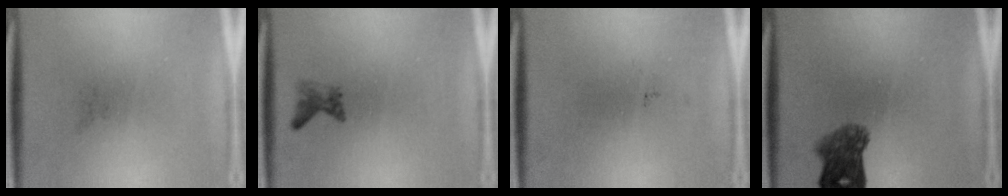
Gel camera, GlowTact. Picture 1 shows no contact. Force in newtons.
{"total": 1.2}
{"total": 0.0}
{"total": 5.2}